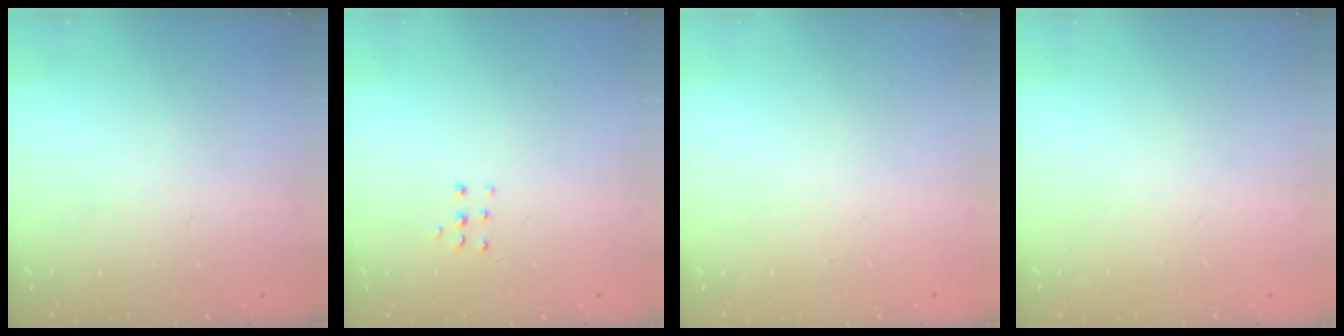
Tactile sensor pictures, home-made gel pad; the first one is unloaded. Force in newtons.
{"total": 3.8, "press": 3.8, "slide": 0.4}
{"total": 0.0}
{"total": 0.0}